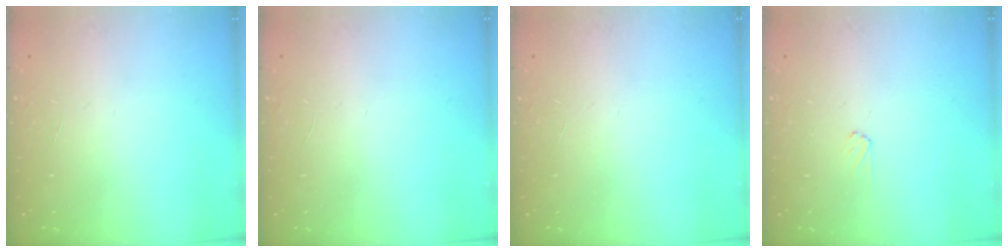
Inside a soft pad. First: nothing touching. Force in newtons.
{"total": 0.0}
{"total": 0.0}
{"total": 4.8, "press": 4.8, "slide": 0.6}